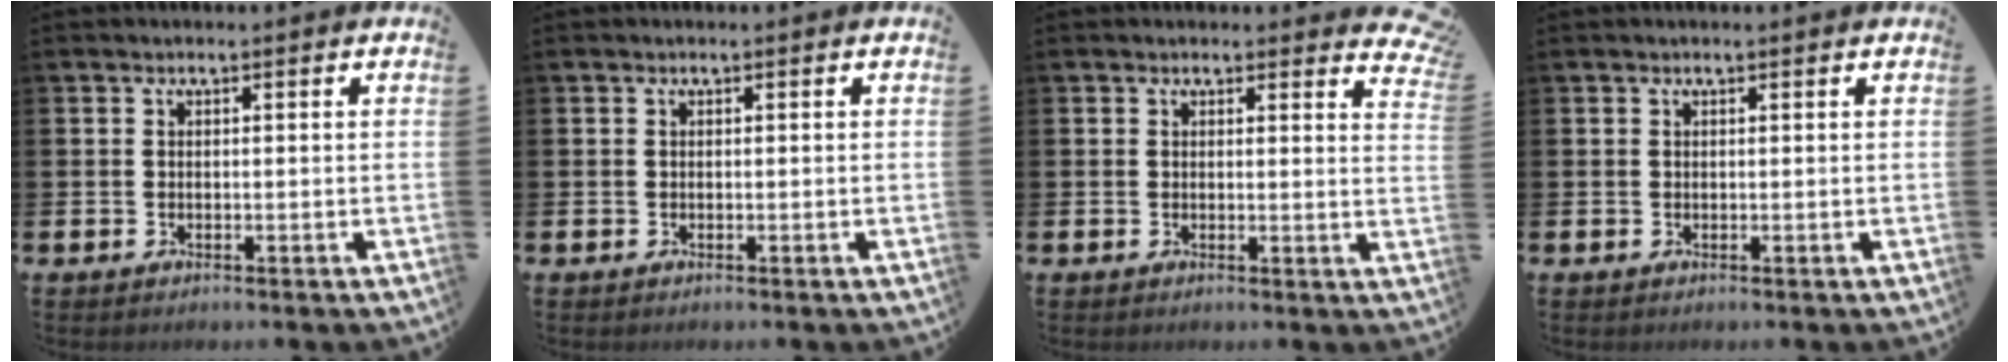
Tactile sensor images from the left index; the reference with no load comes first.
{"total": 0.0}
{"total": 2.2, "force": [2.1, 0.6, 0.2], "torque": [0.008, -0.015, 0.034]}
{"total": 0.0}